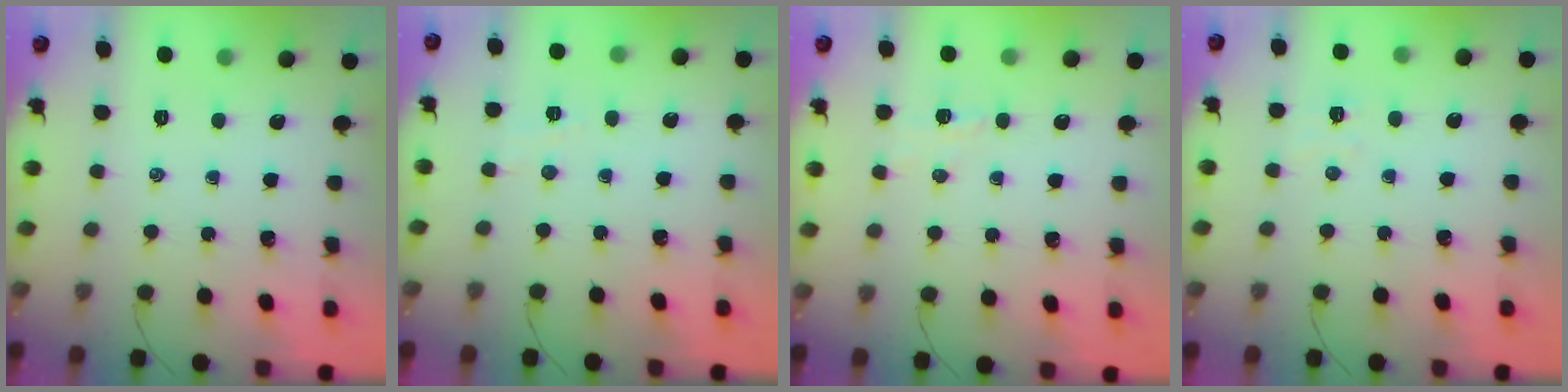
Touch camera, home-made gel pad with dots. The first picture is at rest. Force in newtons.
{"total": 2.9, "press": 2.7, "slide": 1.0}
{"total": 3.0, "press": 2.8, "slide": 0.9}
{"total": 3.6, "press": 3.5, "slide": 0.8}